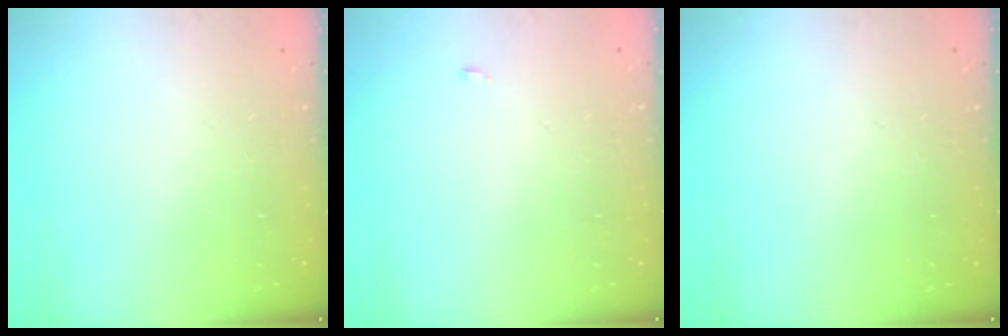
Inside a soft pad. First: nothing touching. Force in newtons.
{"total": 6.7, "press": 2.2, "slide": 6.3}
{"total": 0.0}